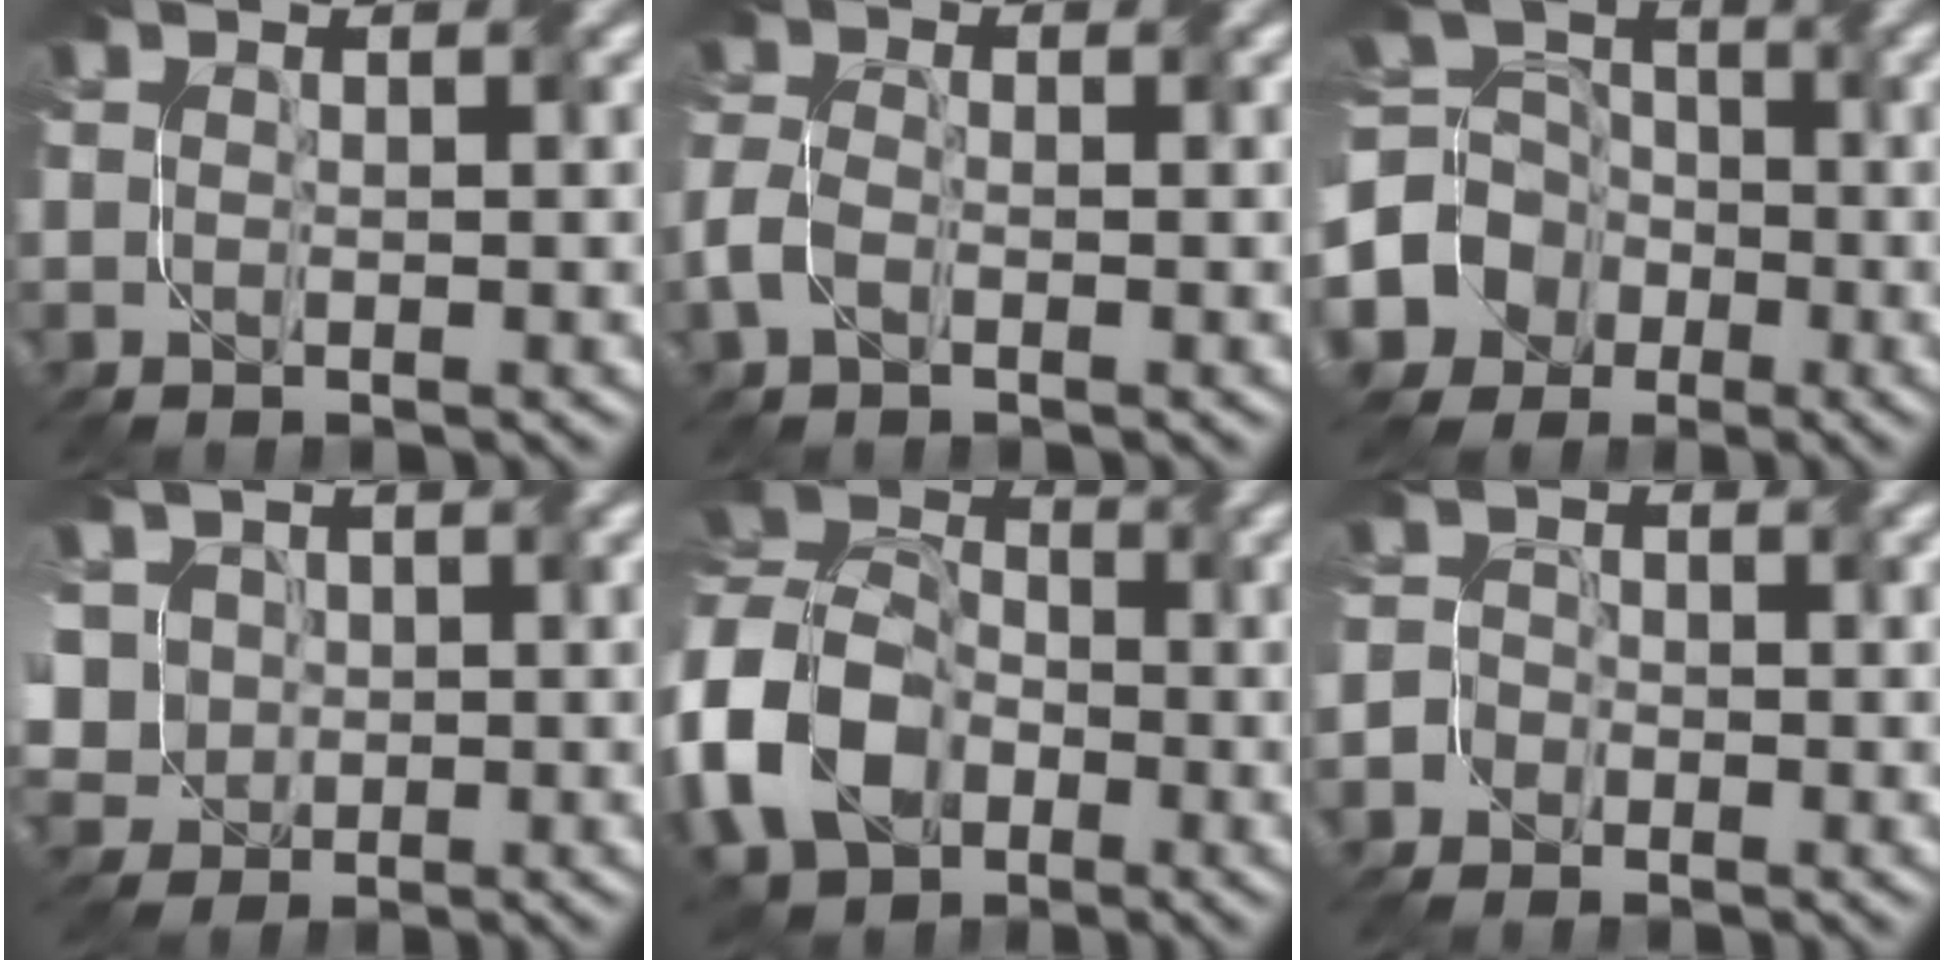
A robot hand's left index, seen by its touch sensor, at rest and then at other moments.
{"total": 2.4, "force": [-1.5, 1.1, 1.5], "torque": [-0.041, 0.005, -0.036]}
{"total": 6.6, "force": [-2.7, 5.5, 2.6], "torque": [-0.069, 0.010, -0.058]}
{"total": 6.1, "force": [0.9, 5.2, 3.1], "torque": [-0.085, 0.021, -0.009]}
{"total": 10.9, "force": [-3.4, 8.0, 6.6], "torque": [-0.160, 0.005, -0.081]}
{"total": 2.5, "force": [-1.7, 1.8, 0.0], "torque": [0.020, 0.010, -0.036]}